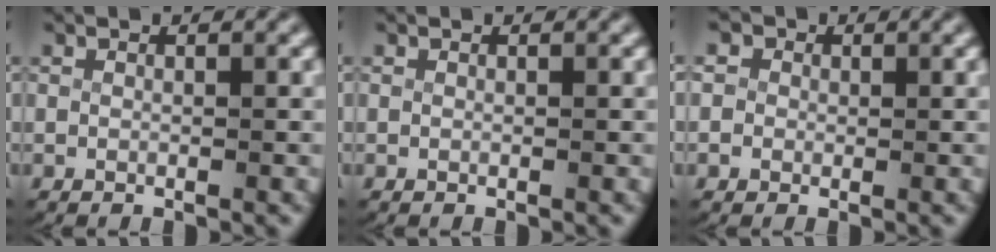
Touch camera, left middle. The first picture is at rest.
{"total": 0.0}
{"total": 2.9, "force": [0.3, 2.8, 0.6], "torque": [-0.025, 0.002, -0.004]}